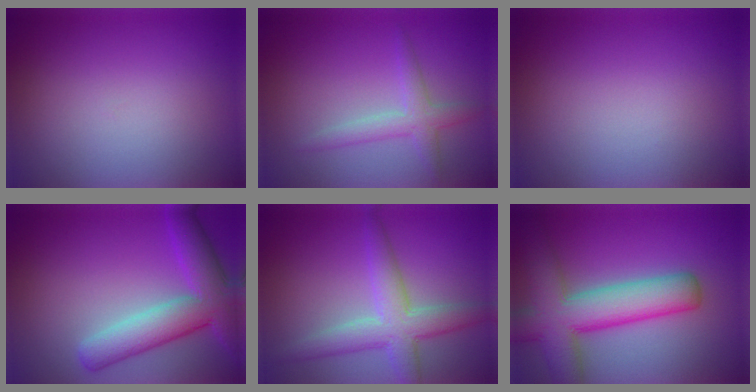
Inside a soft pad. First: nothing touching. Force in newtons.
{"total": 2.5, "press": 2.5, "slide": 0.1}
{"total": 0.0}
{"total": 7.4, "press": 7.3, "slide": 0.5}
{"total": 5.0, "press": 5.0, "slide": 0.3}
{"total": 9.3, "press": 9.3, "slide": 0.4}